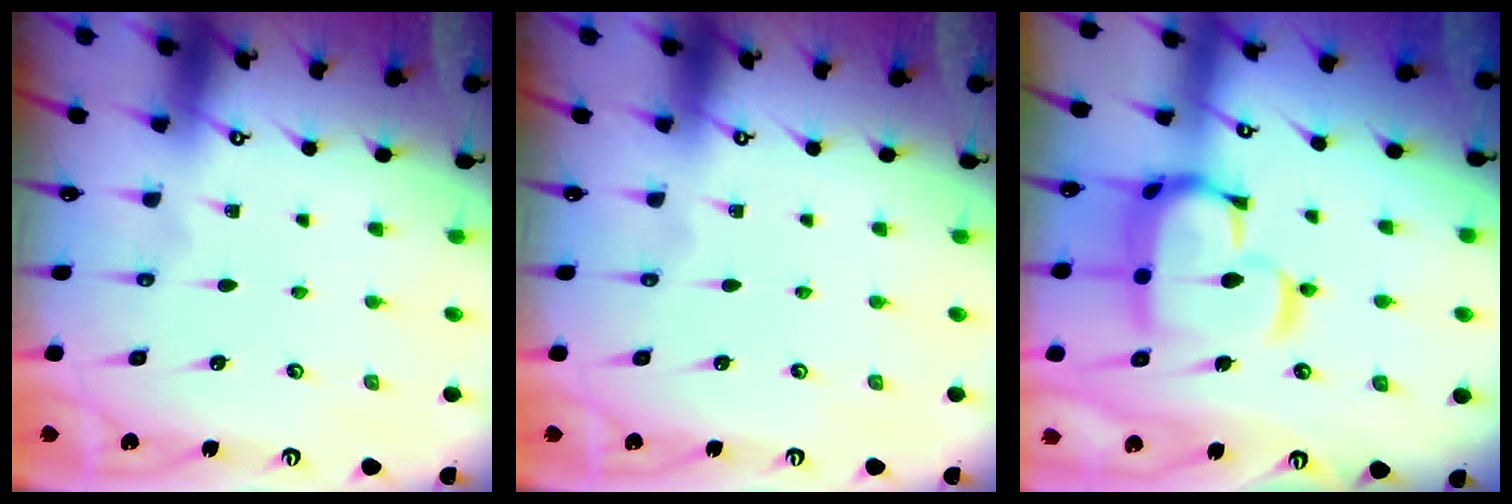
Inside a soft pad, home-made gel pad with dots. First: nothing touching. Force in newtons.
{"total": 0.0}
{"total": 12.9, "press": 12.8, "slide": 1.5}